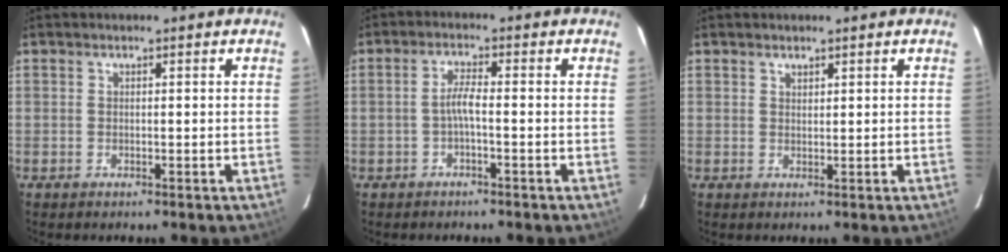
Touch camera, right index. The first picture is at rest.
{"total": 2.6, "force": [-1.1, 0.1, 2.3], "torque": [-0.047, 0.005, -0.022]}
{"total": 1.1, "force": [0.9, 0.5, 0.2], "torque": [-0.003, 0.001, 0.017]}